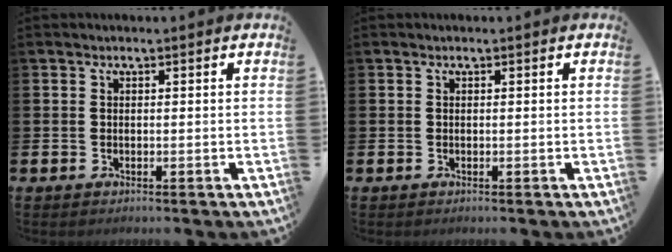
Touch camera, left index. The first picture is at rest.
{"total": 0.0}